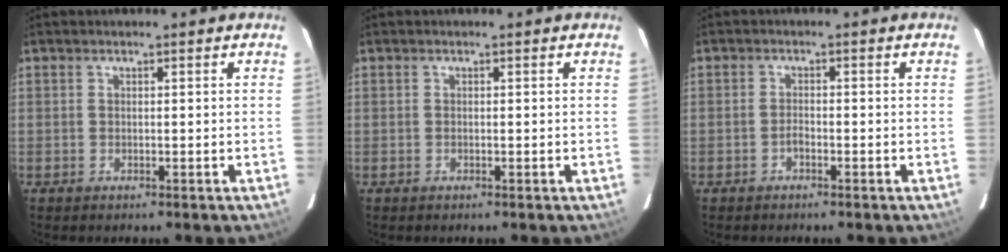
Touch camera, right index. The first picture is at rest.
{"total": 0.0}
{"total": 1.3, "force": [-1.0, 0.5, 0.7], "torque": [-0.015, 0.003, -0.019]}